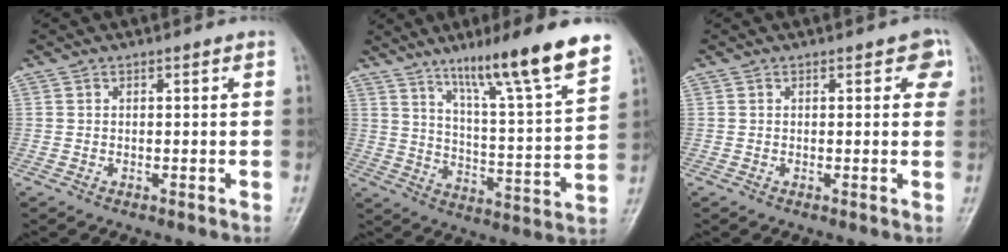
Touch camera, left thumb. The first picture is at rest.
{"total": 18.8, "force": [12.7, 1.4, 13.8], "torque": [-0.191, -0.062, 0.200]}
{"total": 3.6, "force": [1.3, 1.9, 2.7], "torque": [-0.001, 0.000, 0.005]}